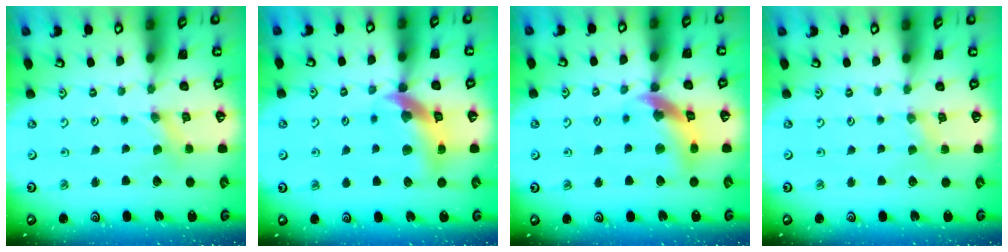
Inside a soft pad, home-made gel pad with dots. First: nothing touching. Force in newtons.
{"total": 13.9, "press": 13.8, "slide": 1.9}
{"total": 14.1, "press": 14.1, "slide": 1.6}
{"total": 1.5, "press": 1.5, "slide": 0.3}